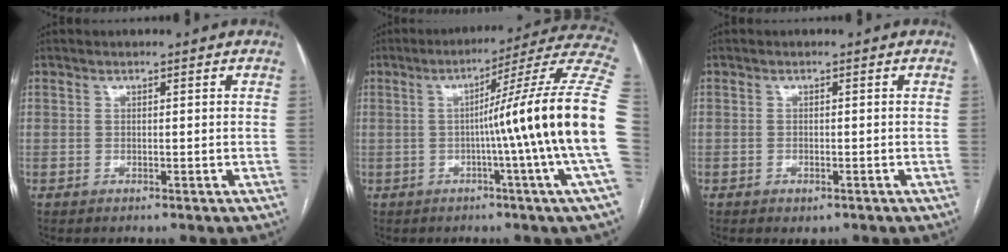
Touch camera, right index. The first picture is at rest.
{"total": 20.5, "force": [-1.7, -3.0, 20.2], "torque": [-0.210, 0.016, -0.045]}
{"total": 1.4, "force": [-0.7, 0.9, 0.8], "torque": [-0.006, 0.001, -0.003]}